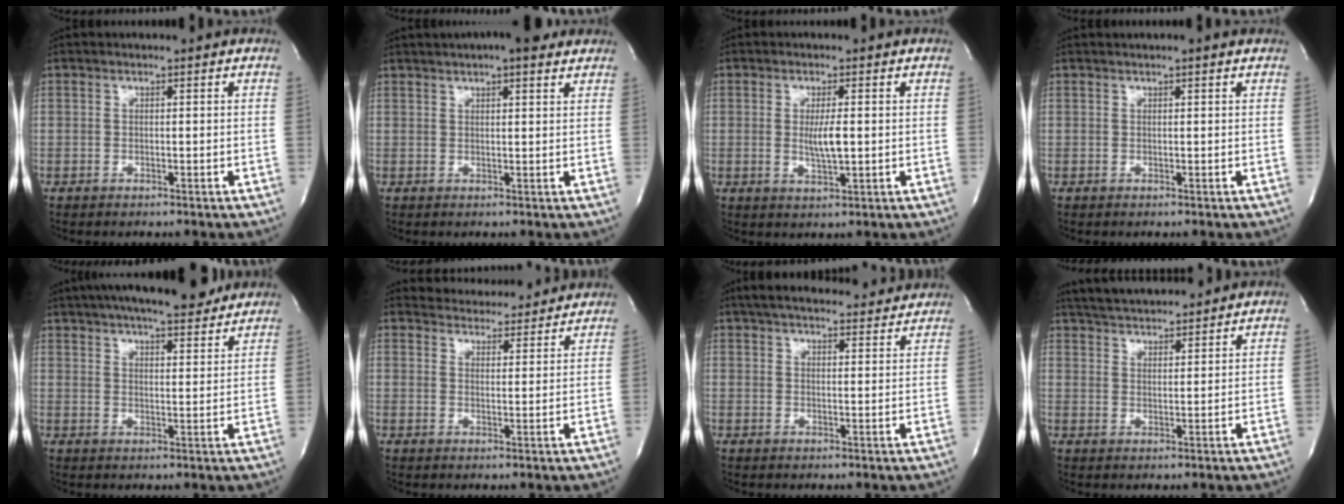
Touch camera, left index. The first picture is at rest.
{"total": 8.5, "force": [6.5, 1.6, 5.2], "torque": [-0.077, 0.028, 0.090]}
{"total": 3.7, "force": [0.0, 0.6, 3.6], "torque": [-0.067, -0.006, 0.003]}
{"total": 1.7, "force": [1.3, -0.1, 1.0], "torque": [-0.013, 0.018, 0.021]}
{"total": 16.9, "force": [14.3, 3.1, 8.4], "torque": [-0.143, 0.025, 0.203]}
{"total": 8.8, "force": [8.5, 1.9, 0.9], "torque": [-0.008, 0.005, 0.106]}
{"total": 16.1, "force": [14.6, 3.1, 6.1], "torque": [-0.087, 0.029, 0.196]}
{"total": 10.8, "force": [10.1, 1.7, 3.5], "torque": [-0.062, 0.020, 0.159]}